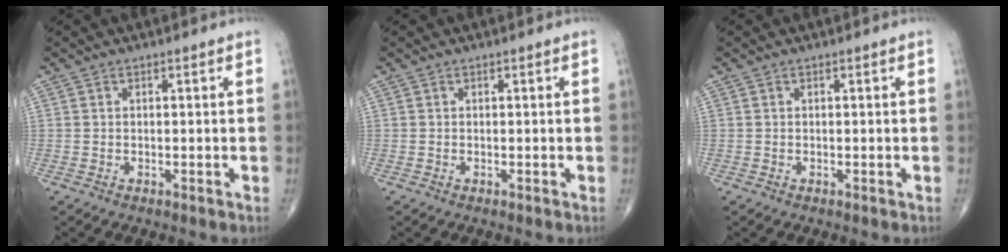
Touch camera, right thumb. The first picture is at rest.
{"total": 0.0}
{"total": 0.0}